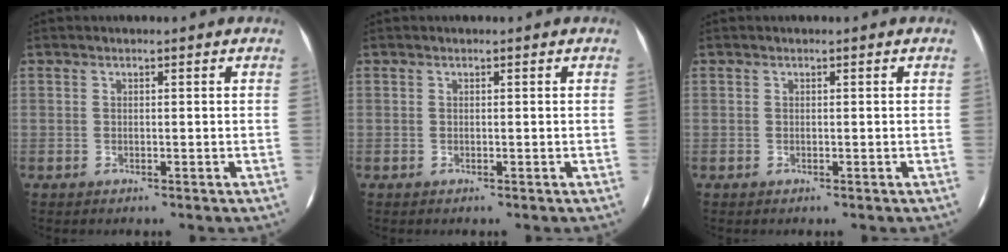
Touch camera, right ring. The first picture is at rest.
{"total": 0.0}
{"total": 0.0}